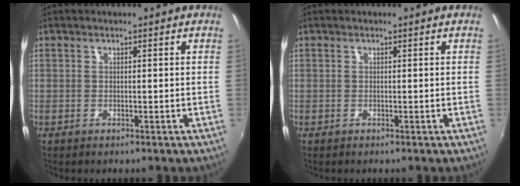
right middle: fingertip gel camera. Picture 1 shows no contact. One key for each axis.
{"total": 0.0}